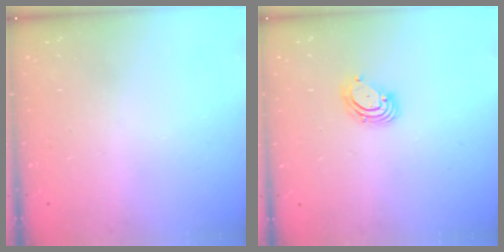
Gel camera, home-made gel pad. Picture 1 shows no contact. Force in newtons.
{"total": 3.7, "press": 3.7, "slide": 0.1}